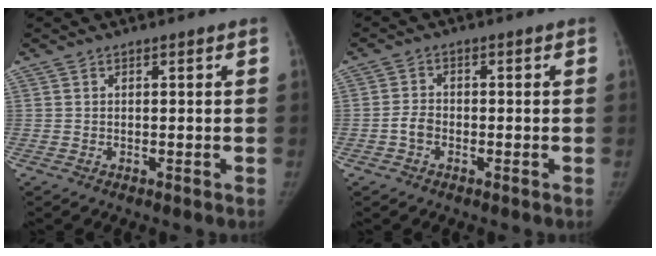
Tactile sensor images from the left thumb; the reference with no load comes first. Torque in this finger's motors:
{"motor_torque": [-0.02, 0.02, 0.03, 0.06, 0.00]}